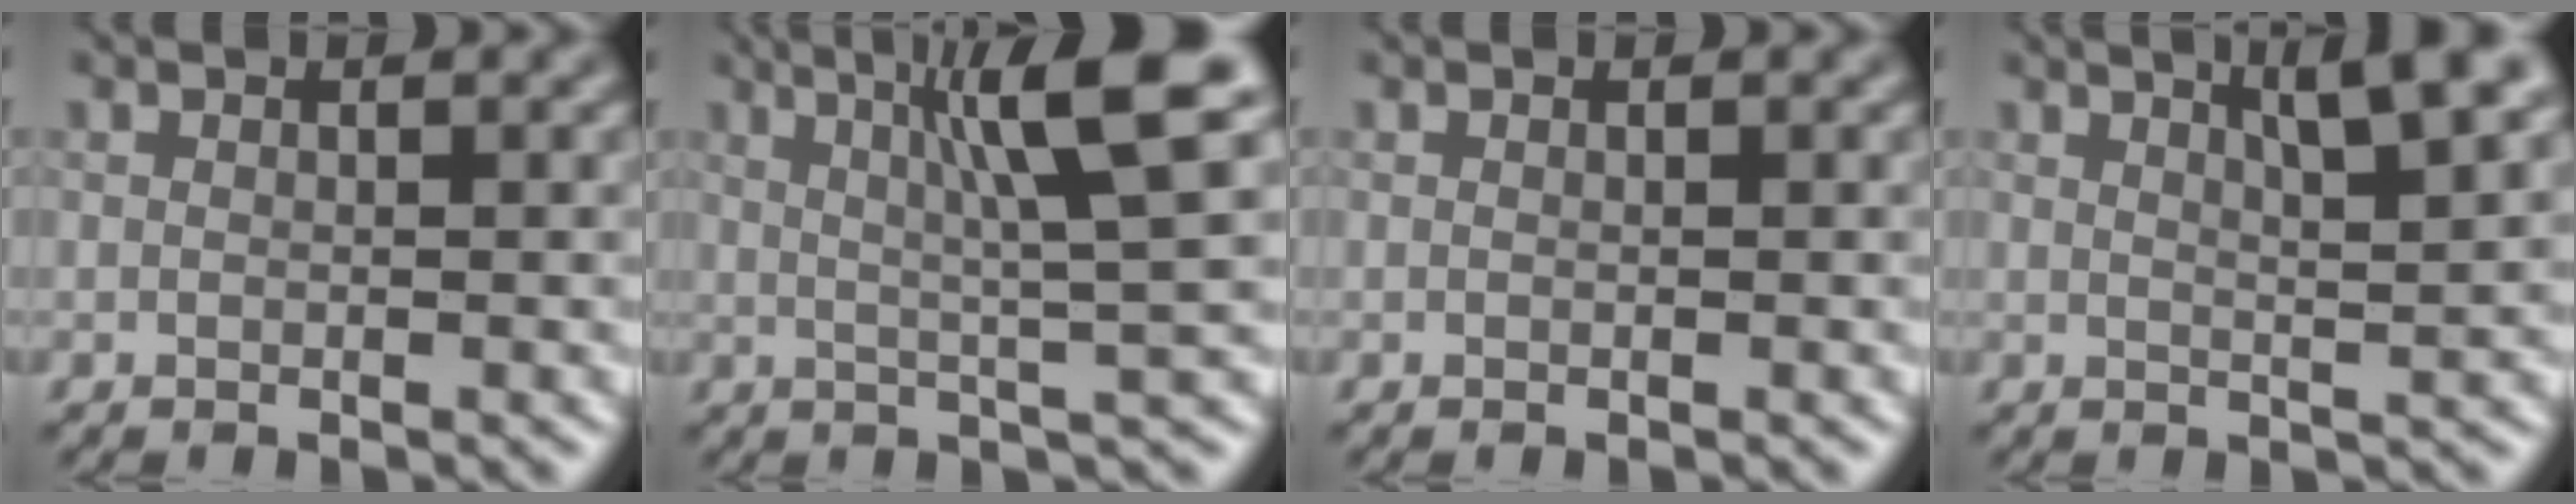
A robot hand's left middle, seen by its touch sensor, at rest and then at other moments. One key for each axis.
{"total": 8.5, "fx": 2.9, "fy": 1.0, "fz": 7.9, "tx": -0.110, "ty": 0.015, "tz": 0.043}
{"total": 0.0}
{"total": 5.1, "fx": 2.9, "fy": 0.9, "fz": 4.1, "tx": -0.049, "ty": 0.009, "tz": 0.041}